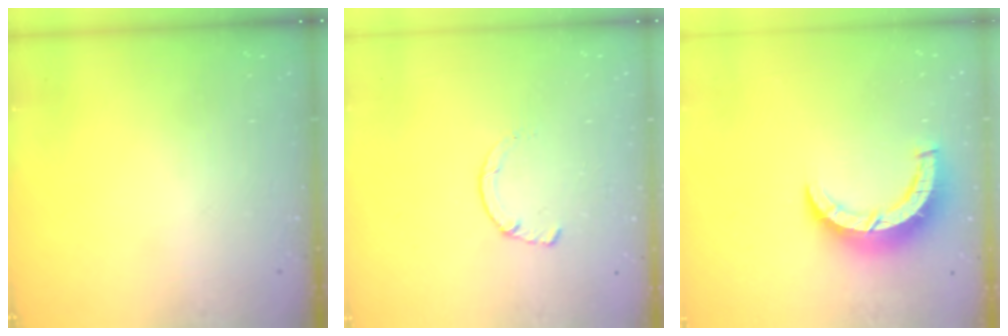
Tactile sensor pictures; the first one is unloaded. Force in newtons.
{"total": 1.4, "press": 1.4, "slide": 0.3}
{"total": 8.3, "press": 8.3, "slide": 0.6}